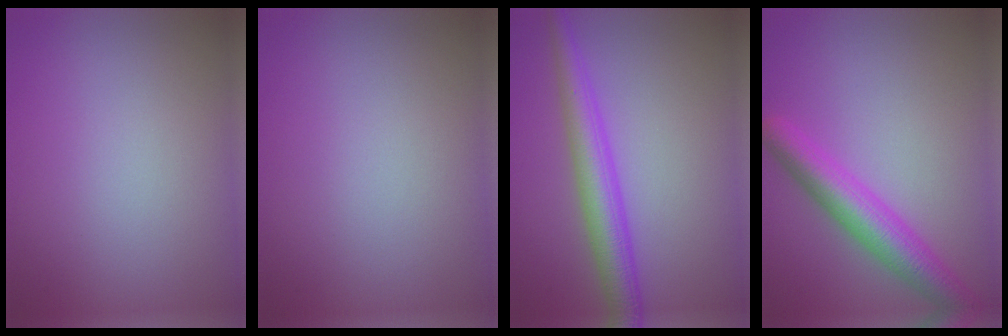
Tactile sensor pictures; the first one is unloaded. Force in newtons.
{"total": 0.0}
{"total": 4.3, "press": 4.3, "slide": 0.1}
{"total": 5.1, "press": 5.1, "slide": 0.2}